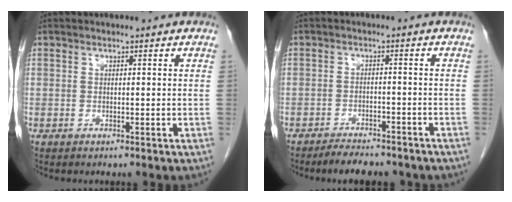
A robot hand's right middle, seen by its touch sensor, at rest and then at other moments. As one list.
[{"total": 6.9, "force": [-5.9, 1.9, 2.8], "torque": [-0.041, -0.005, -0.083]}]